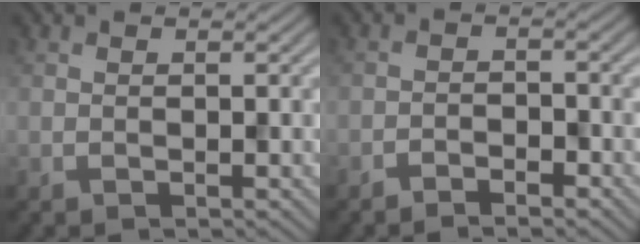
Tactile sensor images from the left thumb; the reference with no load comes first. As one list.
[{"total": 2.3, "force": [-2.0, 0.8, 0.9], "torque": [-0.014, 0.003, -0.037]}]